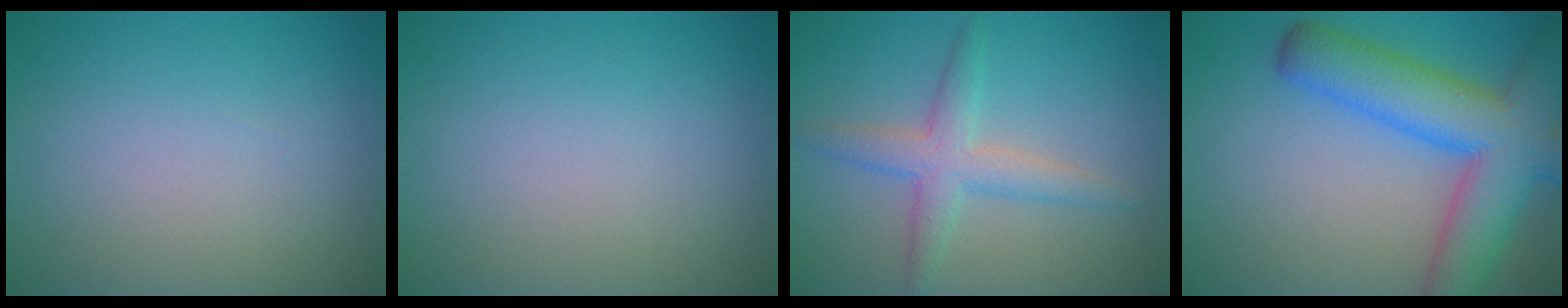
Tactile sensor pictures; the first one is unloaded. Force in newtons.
{"total": 0.0}
{"total": 3.5, "press": 3.5, "slide": 0.1}
{"total": 9.8, "press": 9.8, "slide": 0.6}